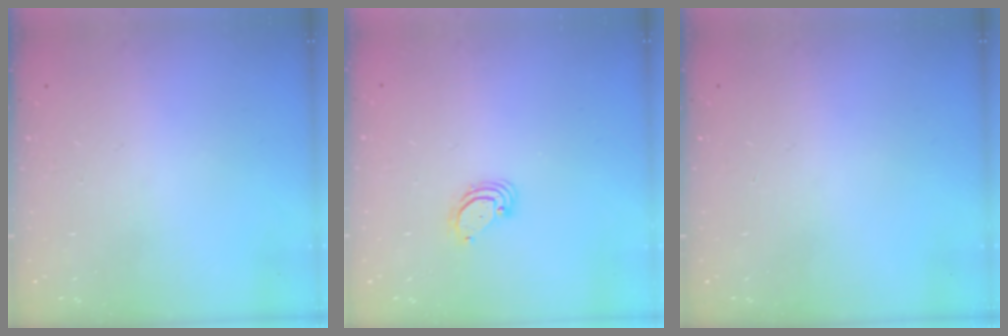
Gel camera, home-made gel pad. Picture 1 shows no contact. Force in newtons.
{"total": 3.9, "press": 3.9, "slide": 0.2}
{"total": 0.0}